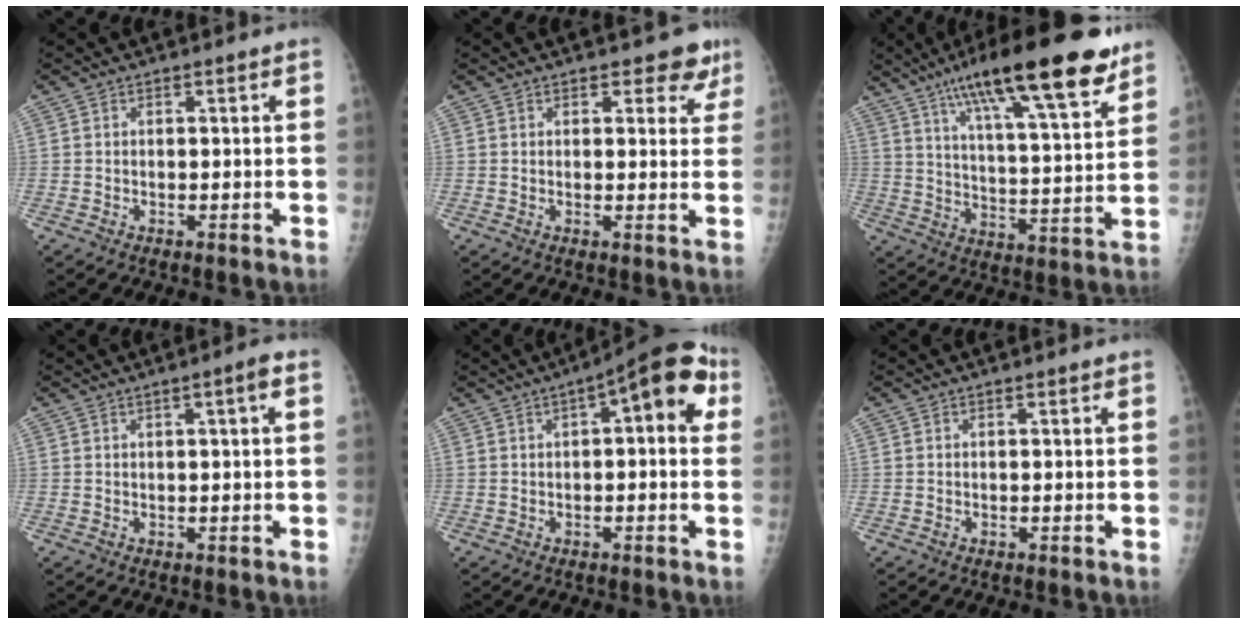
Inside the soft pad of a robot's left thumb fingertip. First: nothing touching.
{"total": 4.7, "force": [3.5, 2.6, 1.8], "torque": [0.016, -0.018, 0.034]}
{"total": 23.3, "force": [14.7, 5.3, 17.3], "torque": [-0.257, -0.040, 0.233]}
{"total": 2.4, "force": [0.7, 0.0, 2.3], "torque": [-0.039, 0.005, 0.013]}
{"total": 11.5, "force": [3.2, 4.4, 10.1], "torque": [-0.112, 0.027, 0.032]}
{"total": 0.0}